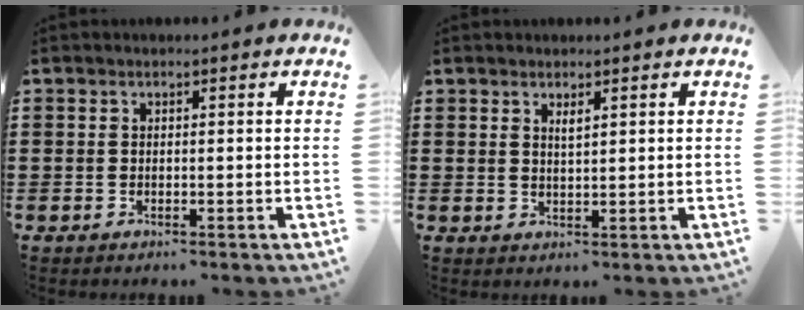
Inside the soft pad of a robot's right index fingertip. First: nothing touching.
{"total": 1.5, "force": [1.0, 0.4, 1.0], "torque": [-0.021, 0.002, 0.017]}